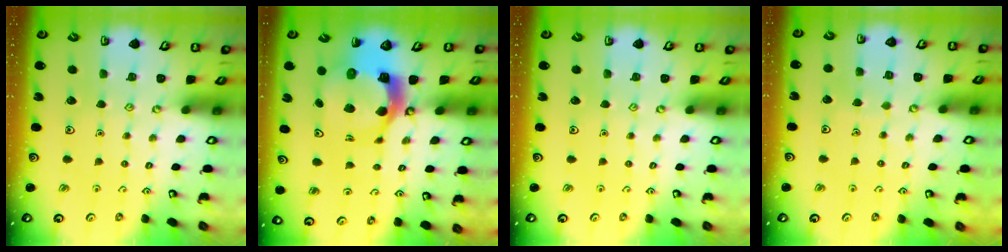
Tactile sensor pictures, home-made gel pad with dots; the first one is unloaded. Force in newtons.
{"total": 11.1, "press": 11.0, "slide": 1.7}
{"total": 0.0}
{"total": 2.7, "press": 2.7, "slide": 0.2}